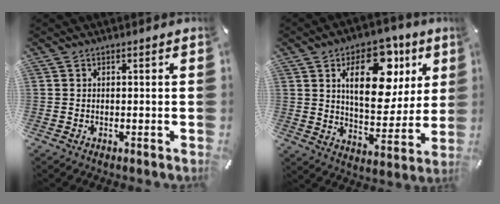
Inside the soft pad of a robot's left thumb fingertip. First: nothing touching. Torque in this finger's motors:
{"motor_torque": [1.04, 1.03, 2.08, -0.69, 0.49]}